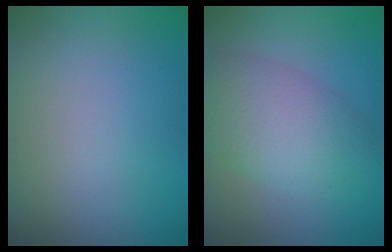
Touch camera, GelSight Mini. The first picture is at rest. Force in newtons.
{"total": 6.1, "press": 6.1, "slide": 0.1}